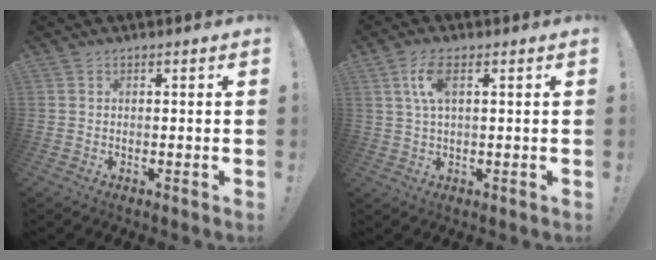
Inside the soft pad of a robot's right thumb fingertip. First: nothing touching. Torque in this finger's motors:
{"motor_torque": [-0.21, 0.30, 0.27, 0.43, 0.03]}